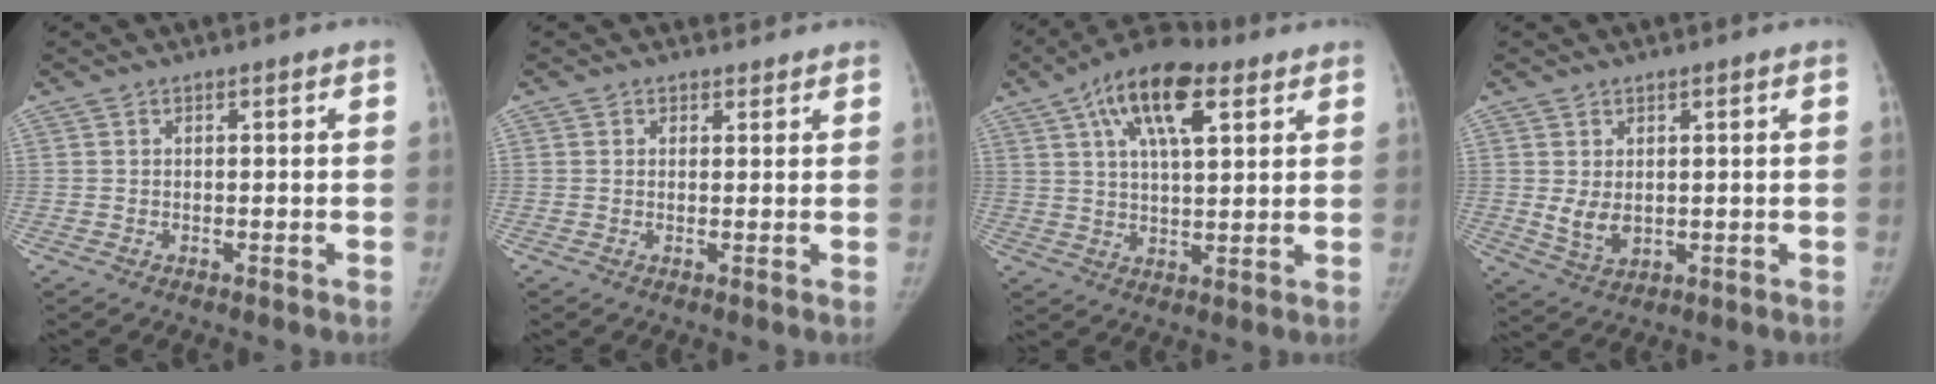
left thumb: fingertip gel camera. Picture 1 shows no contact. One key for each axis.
{"total": 1.3, "fx": 1.0, "fy": 0.9, "fz": -0.2, "tx": 0.018, "ty": -0.005, "tz": 0.007}
{"total": 14.7, "fx": 6.8, "fy": 6.3, "fz": 11.4, "tx": -0.173, "ty": -0.003, "tz": 0.110}
{"total": 4.3, "fx": 0.6, "fy": 2.8, "fz": 3.2, "tx": -0.047, "ty": -0.013, "tz": 0.023}